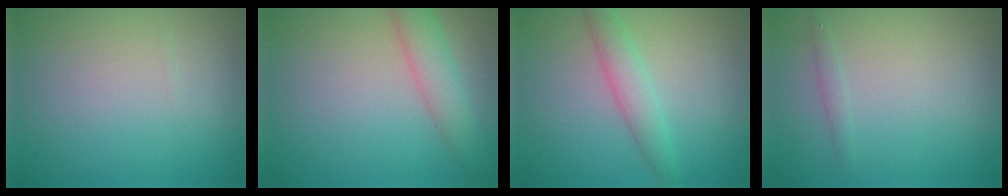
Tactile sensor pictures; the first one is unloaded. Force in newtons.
{"total": 3.5, "press": 3.5, "slide": 0.1}
{"total": 2.7, "press": 2.7, "slide": 0.1}
{"total": 0.8, "press": 0.8, "slide": 0.1}